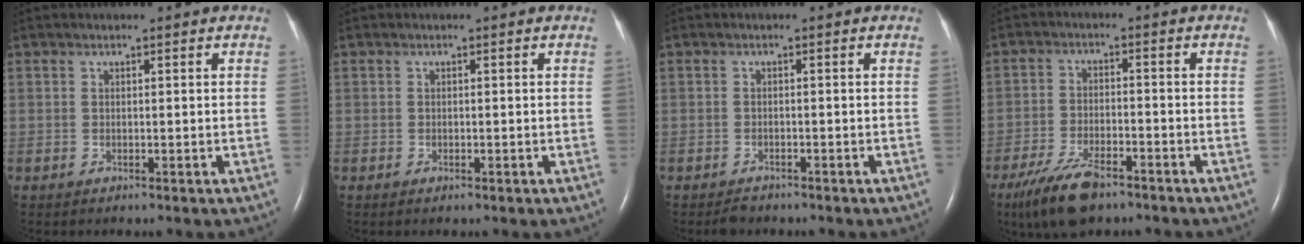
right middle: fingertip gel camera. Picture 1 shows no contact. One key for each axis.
{"total": 0.6, "fx": -0.3, "fy": 0.3, "fz": 0.4, "tx": -0.008, "ty": 0.000, "tz": -0.003}
{"total": 1.5, "fx": -1.4, "fy": 0.7, "fz": 0.3, "tx": -0.014, "ty": -0.003, "tz": -0.020}
{"total": 8.7, "fx": -6.2, "fy": 2.7, "fz": 5.5, "tx": -0.114, "ty": -0.015, "tz": -0.109}